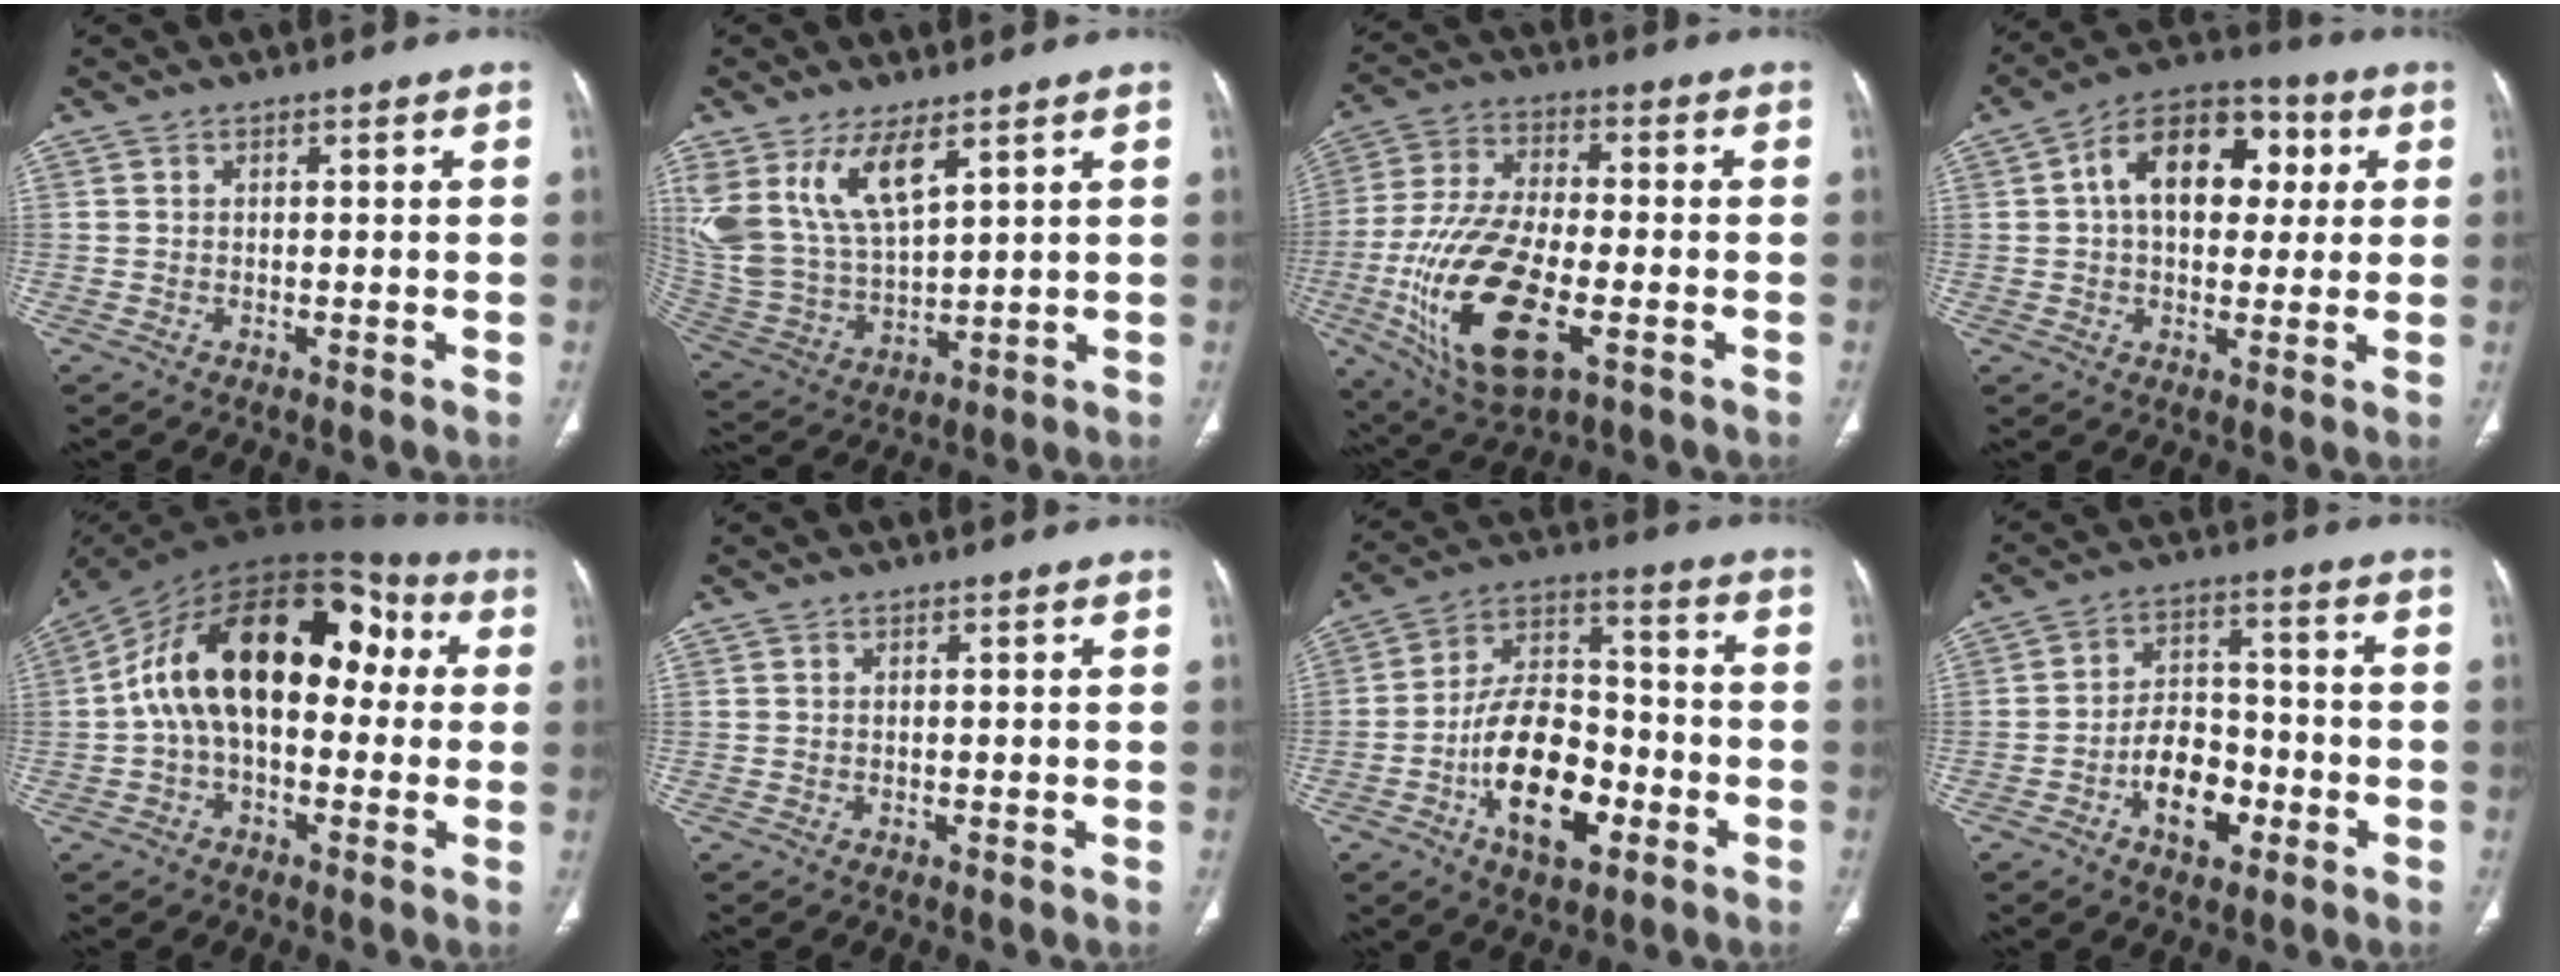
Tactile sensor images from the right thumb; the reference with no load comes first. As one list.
[{"total": 14.8, "force": [7.8, 6.5, 10.8], "torque": [-0.215, -0.031, 0.175]}, {"total": 20.3, "force": [-6.0, 8.8, 17.2], "torque": [-0.351, 0.003, -0.097]}, {"total": 16.3, "force": [3.4, 10.4, 12.0], "torque": [-0.151, 0.022, 0.046]}, {"total": 21.4, "force": [1.9, 12.4, 17.3], "torque": [-0.264, 0.057, 0.016]}, {"total": 0.0}, {"total": 17.1, "force": [-6.1, 9.3, 13.0], "torque": [-0.200, 0.037, -0.106]}, {"total": 10.1, "force": [-4.2, 6.2, 6.8], "torque": [-0.085, 0.036, -0.070]}]